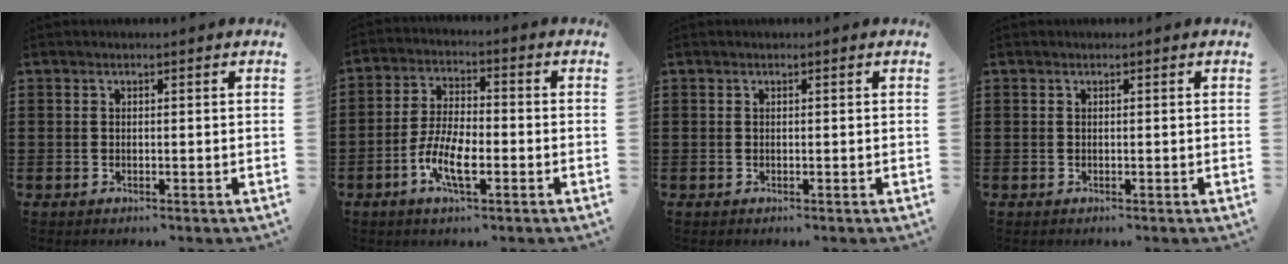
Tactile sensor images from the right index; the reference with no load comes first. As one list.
[{"total": 7.4, "force": [-3.0, 2.6, 6.2], "torque": [-0.143, -0.010, -0.061]}, {"total": 0.0}, {"total": 0.0}]